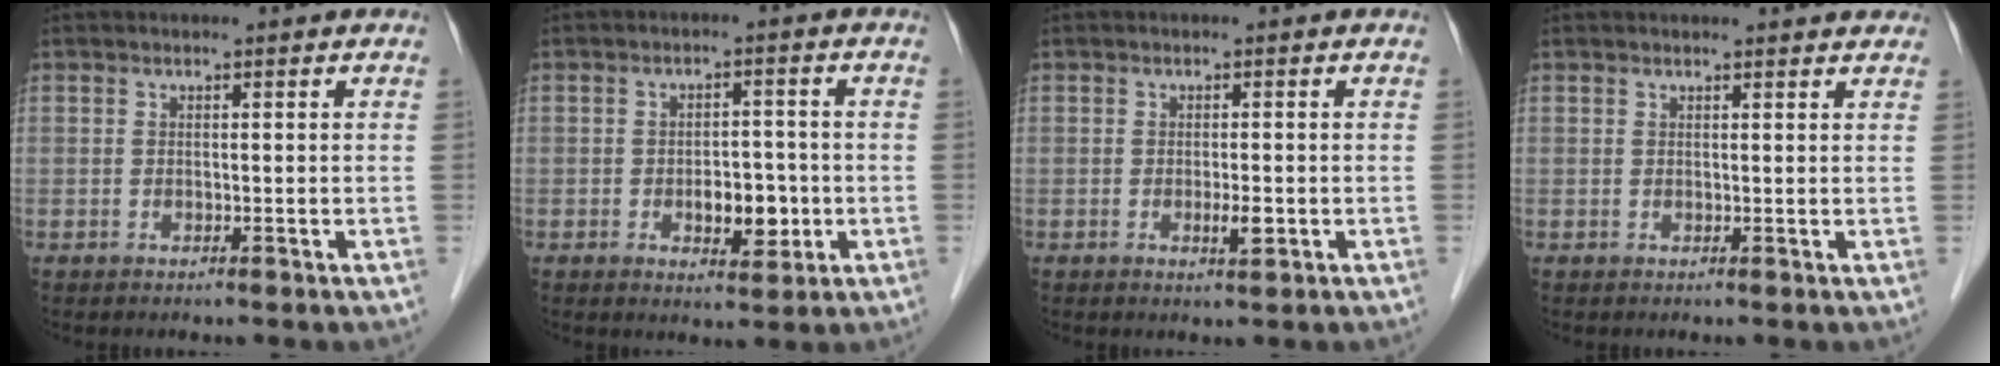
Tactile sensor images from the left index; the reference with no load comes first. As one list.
[{"total": 5.1, "force": [-1.3, 2.8, 4.1], "torque": [-0.056, 0.003, -0.013]}, {"total": 1.8, "force": [-0.5, 0.4, 1.7], "torque": [-0.029, -0.004, -0.006]}, {"total": 5.2, "force": [5.0, 0.8, 1.1], "torque": [-0.007, 0.013, 0.045]}]